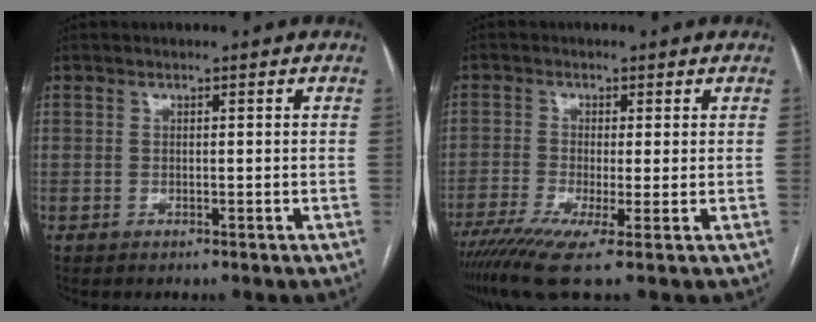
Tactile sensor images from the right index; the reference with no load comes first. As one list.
[{"total": 8.5, "force": [-5.1, 0.2, 6.8], "torque": [-0.116, -0.020, -0.089]}]